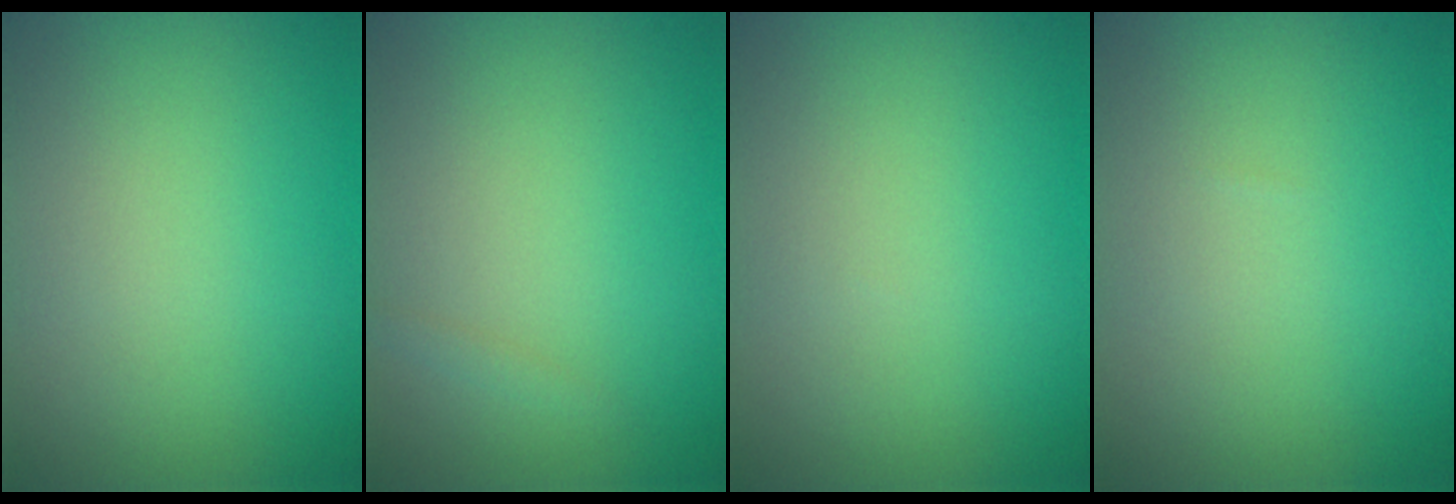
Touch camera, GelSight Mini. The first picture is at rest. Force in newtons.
{"total": 0.6, "press": 0.6, "slide": 0.0}
{"total": 0.0}
{"total": 0.0}